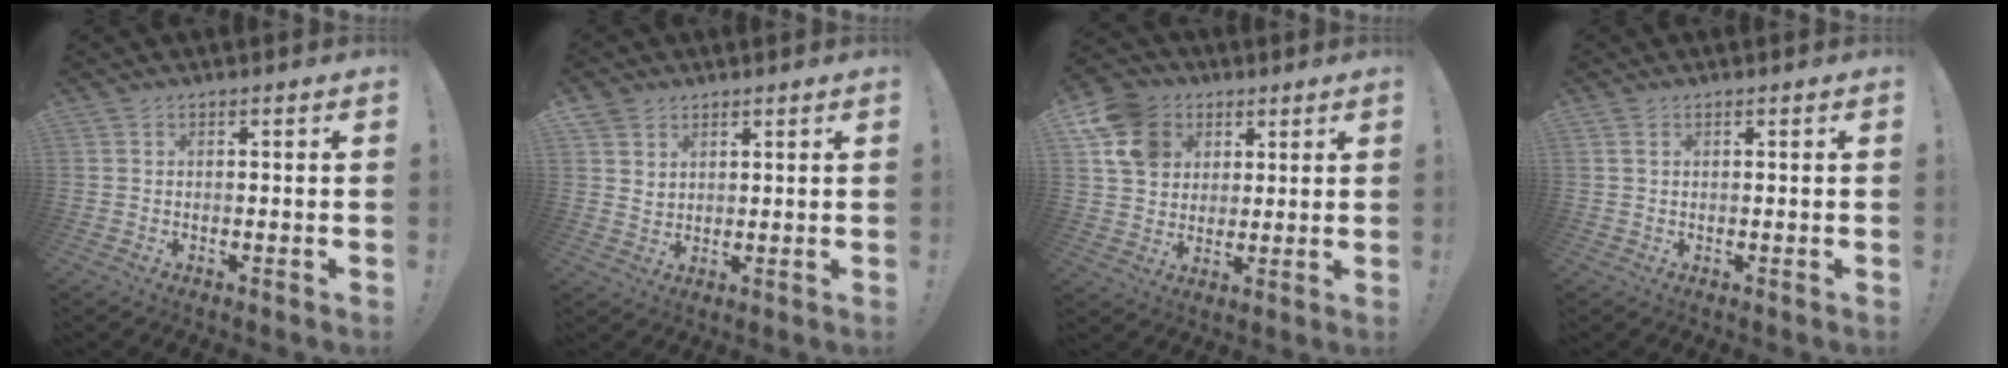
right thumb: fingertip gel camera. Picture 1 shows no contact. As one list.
[{"total": 4.1, "force": [2.9, 2.9, 0.7], "torque": [-0.017, -0.014, 0.057]}, {"total": 13.5, "force": [5.2, 11.0, 5.8], "torque": [-0.089, -0.017, 0.107]}, {"total": 1.2, "force": [0.6, 0.5, 0.9], "torque": [-0.014, 0.001, 0.009]}]